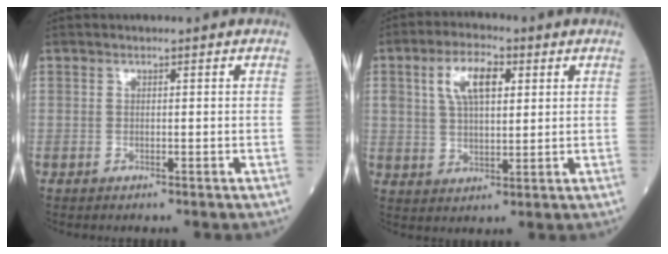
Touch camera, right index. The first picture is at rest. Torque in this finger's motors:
{"motor_torque": [0.18, 0.09, 0.20, 0.07]}